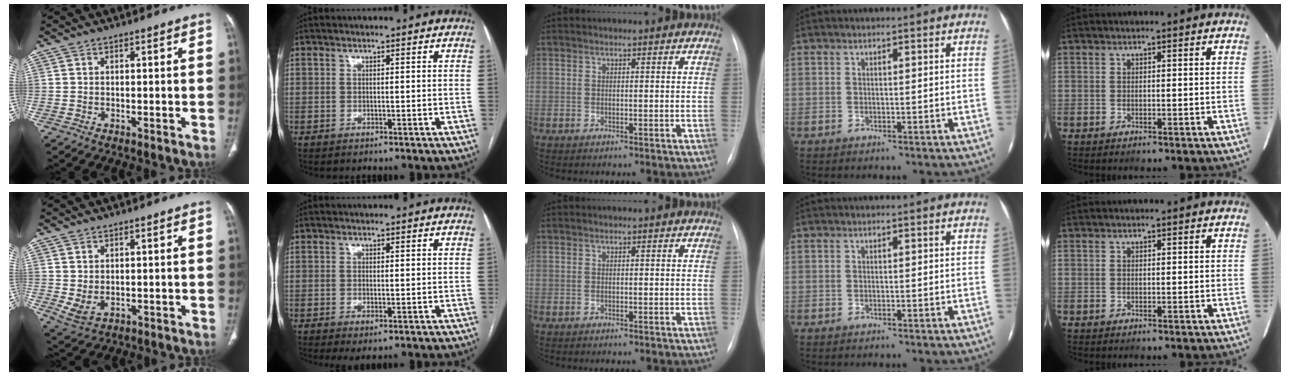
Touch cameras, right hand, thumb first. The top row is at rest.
{"thumb": {"total": 3.7, "force": [0.0, 2.5, 2.7], "torque": [-0.055, -0.006, 0.015]}, "index": {"total": 1.9, "force": [-0.9, 0.6, 1.6], "torque": [-0.025, -0.004, -0.008]}}